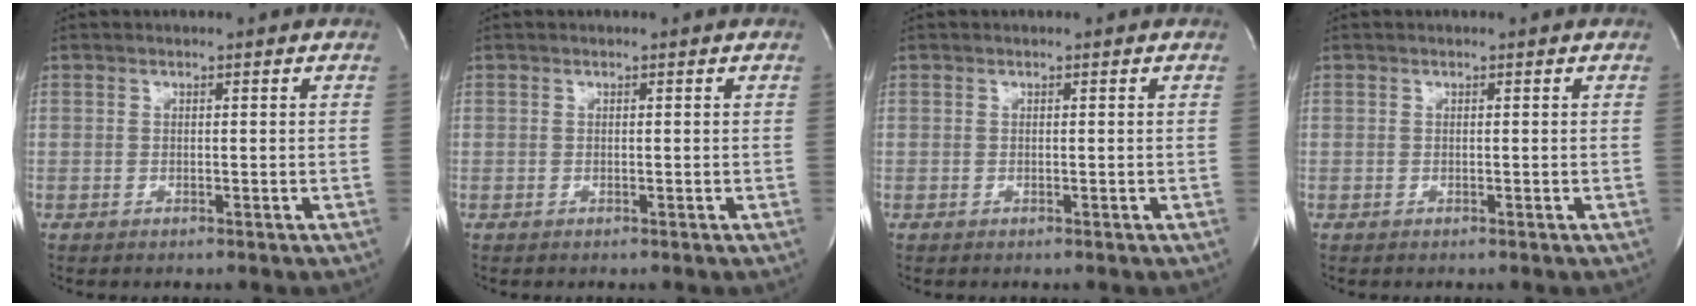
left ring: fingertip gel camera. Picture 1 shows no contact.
{"total": 0.0}
{"total": 0.0}
{"total": 0.0}